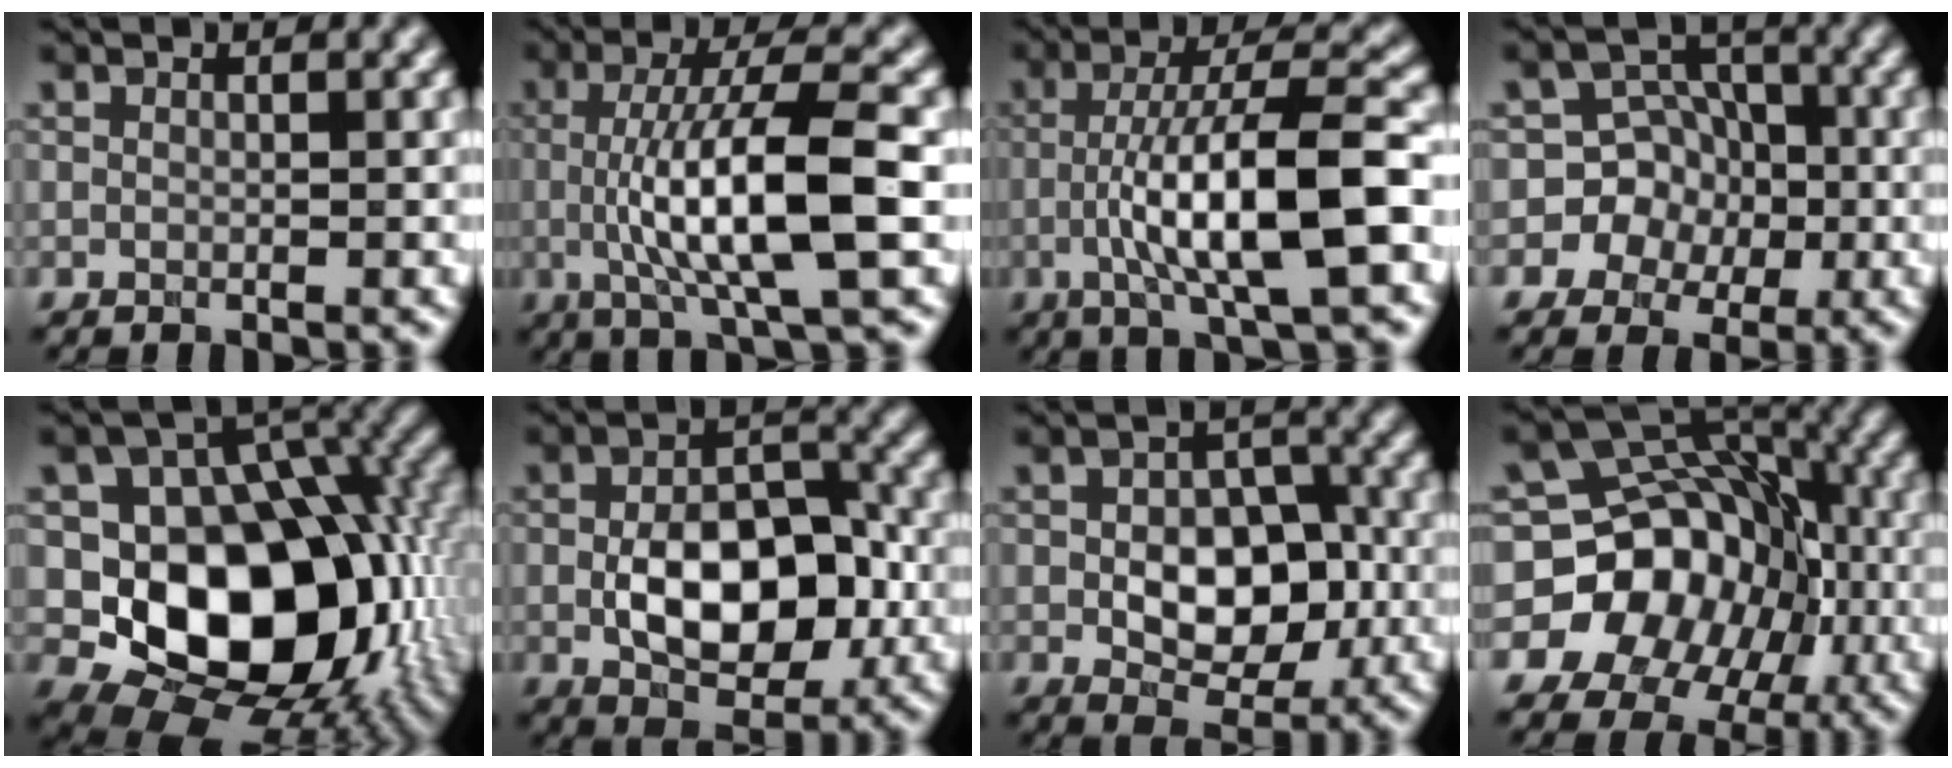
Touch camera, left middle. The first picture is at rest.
{"total": 9.7, "force": [-0.8, 2.3, 9.4], "torque": [-0.148, -0.001, -0.011]}
{"total": 9.9, "force": [-2.4, 1.9, 9.4], "torque": [-0.150, 0.010, -0.040]}
{"total": 6.8, "force": [-2.2, 6.4, 1.3], "torque": [-0.001, 0.015, -0.054]}
{"total": 14.2, "force": [-1.7, 10.3, 9.6], "torque": [-0.123, -0.015, -0.030]}
{"total": 8.3, "force": [-1.2, 4.9, 6.6], "torque": [-0.114, 0.000, -0.020]}
{"total": 7.0, "force": [-0.9, 4.4, 5.3], "torque": [-0.086, -0.006, -0.014]}
{"total": 15.6, "force": [-4.3, 13.7, 6.1], "torque": [-0.089, 0.001, -0.092]}